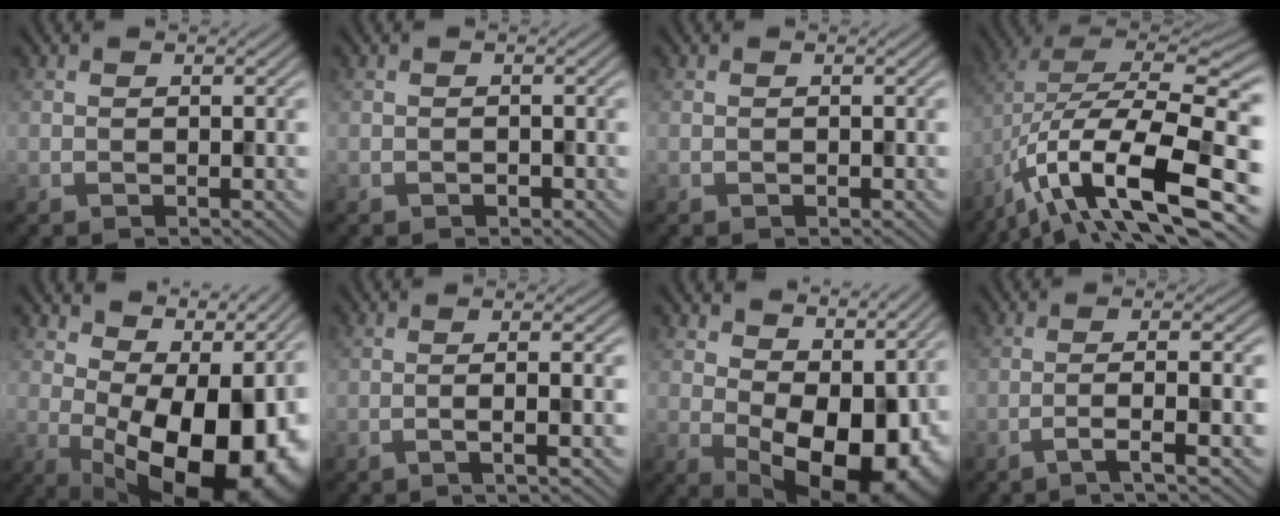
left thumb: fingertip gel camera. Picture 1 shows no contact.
{"total": 0.6, "force": [-0.6, 0.2, -0.1], "torque": [0.001, 0.001, -0.009]}
{"total": 0.0}
{"total": 16.1, "force": [-6.8, 5.8, 13.4], "torque": [-0.256, -0.001, -0.119]}
{"total": 17.3, "force": [0.2, 9.3, 14.6], "torque": [-0.173, -0.016, 0.024]}
{"total": 4.6, "force": [-1.5, 0.8, 4.2], "torque": [-0.062, 0.011, -0.034]}
{"total": 13.3, "force": [1.9, 7.9, 10.5], "torque": [-0.147, -0.015, 0.041]}
{"total": 5.9, "force": [-3.0, 0.6, 5.0], "torque": [-0.076, 0.016, -0.067]}